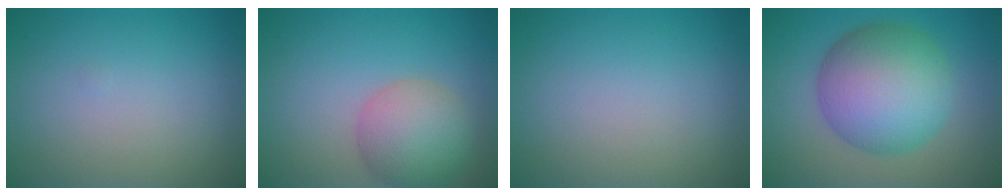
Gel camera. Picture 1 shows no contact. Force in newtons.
{"total": 5.6, "press": 5.6, "slide": 0.2}
{"total": 0.0}
{"total": 10.2, "press": 10.2, "slide": 0.1}